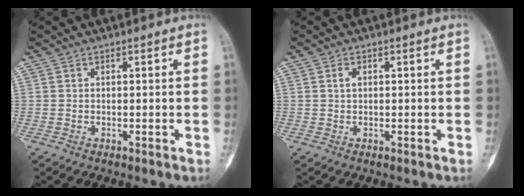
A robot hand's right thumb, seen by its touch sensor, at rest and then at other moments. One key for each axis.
{"total": 1.5, "fx": 0.4, "fy": 1.0, "fz": 1.1, "tx": -0.019, "ty": 0.003, "tz": 0.007}